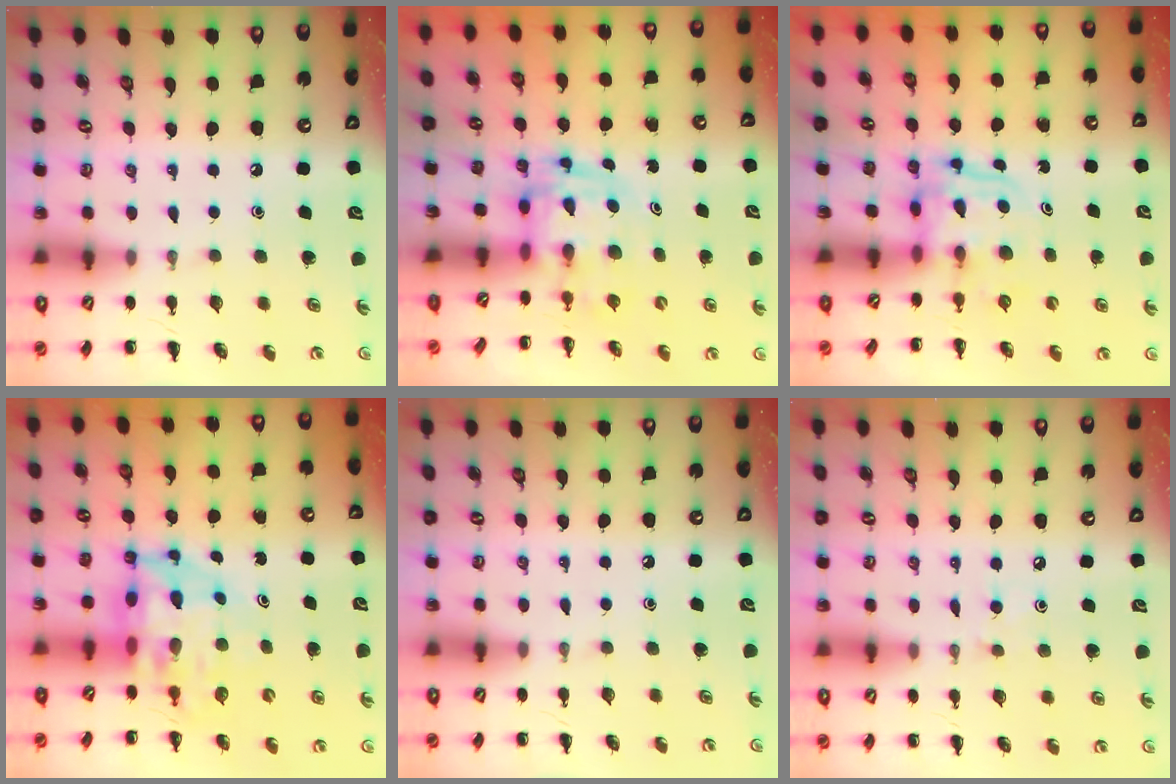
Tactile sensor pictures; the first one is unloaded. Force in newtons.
{"total": 2.8, "press": 2.7, "slide": 0.5}
{"total": 3.4, "press": 3.4, "slide": 0.3}
{"total": 6.8, "press": 6.4, "slide": 2.3}
{"total": 0.0}
{"total": 4.2, "press": 4.0, "slide": 1.1}